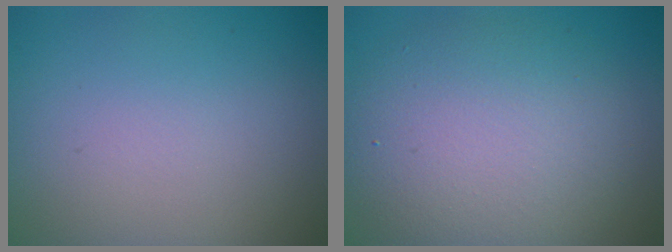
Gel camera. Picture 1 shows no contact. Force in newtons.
{"total": 7.5, "press": 7.5, "slide": 0.4}